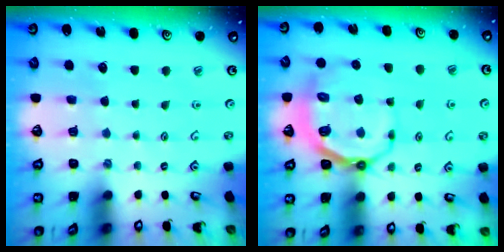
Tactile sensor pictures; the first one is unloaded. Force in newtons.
{"total": 9.1, "press": 8.4, "slide": 3.5}